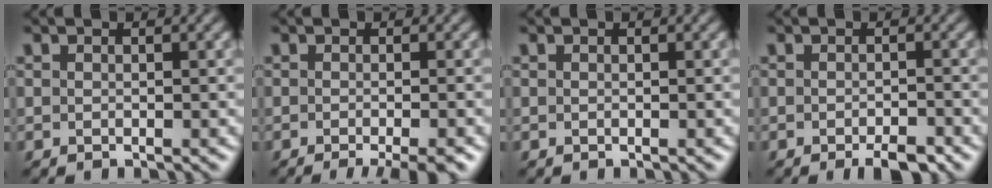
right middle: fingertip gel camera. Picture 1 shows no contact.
{"total": 3.7, "force": [-2.1, 0.7, 3.0], "torque": [-0.029, -0.004, -0.031]}
{"total": 0.0}
{"total": 2.6, "force": [-1.7, 0.7, 1.8], "torque": [-0.027, -0.001, -0.026]}